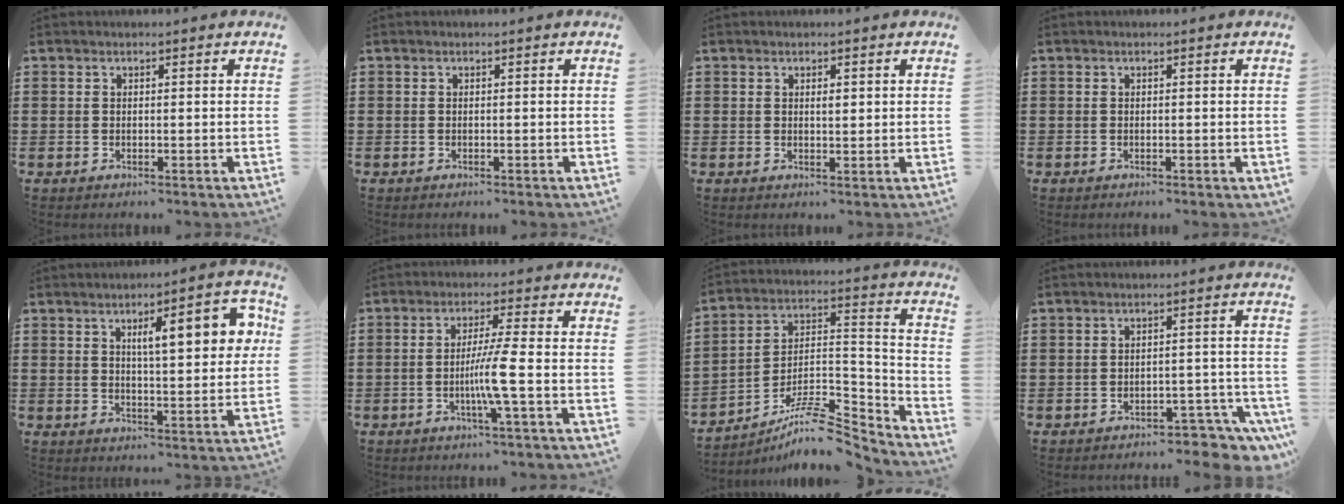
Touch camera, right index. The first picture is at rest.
{"total": 0.0}
{"total": 1.1, "force": [0.3, 0.4, 0.9], "torque": [-0.018, 0.005, 0.005]}
{"total": 0.0}
{"total": 9.4, "force": [3.4, 2.6, 8.3], "torque": [-0.124, -0.003, 0.046]}
{"total": 5.7, "force": [-1.6, -1.0, 5.4], "torque": [-0.100, -0.014, -0.035]}
{"total": 8.8, "force": [-7.2, 2.5, 4.4], "torque": [-0.073, 0.014, -0.141]}
{"total": 3.4, "force": [-3.2, 0.8, 0.9], "torque": [-0.017, 0.006, -0.065]}